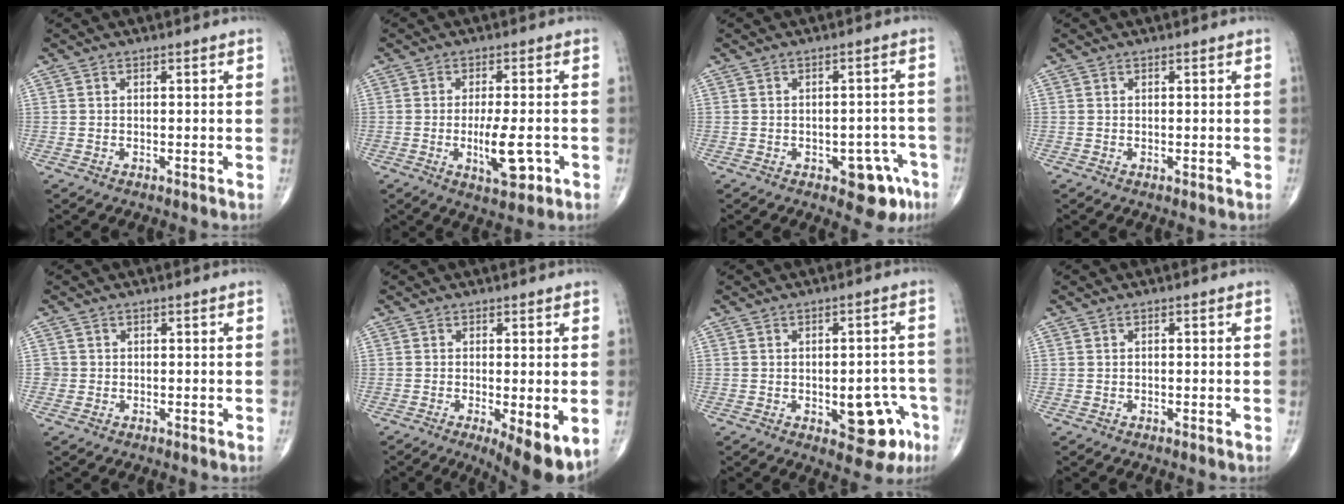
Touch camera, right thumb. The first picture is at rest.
{"total": 7.5, "force": [-2.1, 2.4, 6.8], "torque": [-0.107, -0.008, -0.029]}
{"total": 7.2, "force": [-3.7, 3.6, 5.0], "torque": [-0.028, 0.025, -0.041]}
{"total": 0.0}
{"total": 1.3, "force": [-0.2, 1.3, 0.0], "torque": [0.008, 0.006, -0.005]}
{"total": 8.7, "force": [-2.7, 2.4, 7.9], "torque": [-0.112, -0.023, -0.040]}
{"total": 10.1, "force": [-3.8, 5.0, 7.9], "torque": [-0.059, 0.025, -0.038]}
{"total": 0.0}